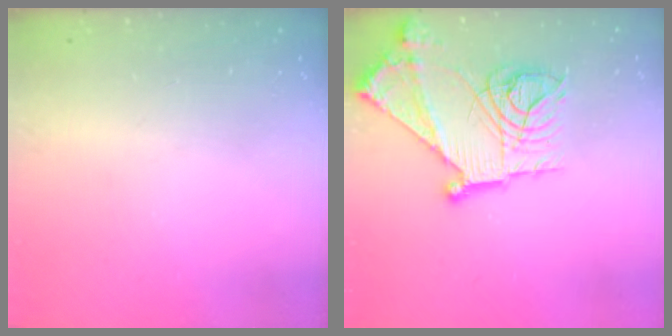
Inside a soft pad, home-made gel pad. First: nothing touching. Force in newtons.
{"total": 22.2, "press": 22.1, "slide": 2.3}